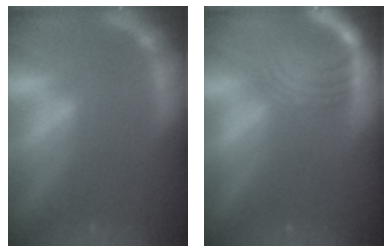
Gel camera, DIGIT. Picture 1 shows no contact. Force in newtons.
{"total": 8.1}